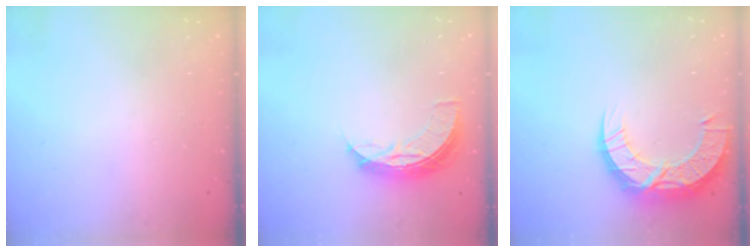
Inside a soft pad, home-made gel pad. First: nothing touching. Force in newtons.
{"total": 8.1, "press": 8.1, "slide": 0.4}
{"total": 14.4, "press": 14.3, "slide": 0.9}